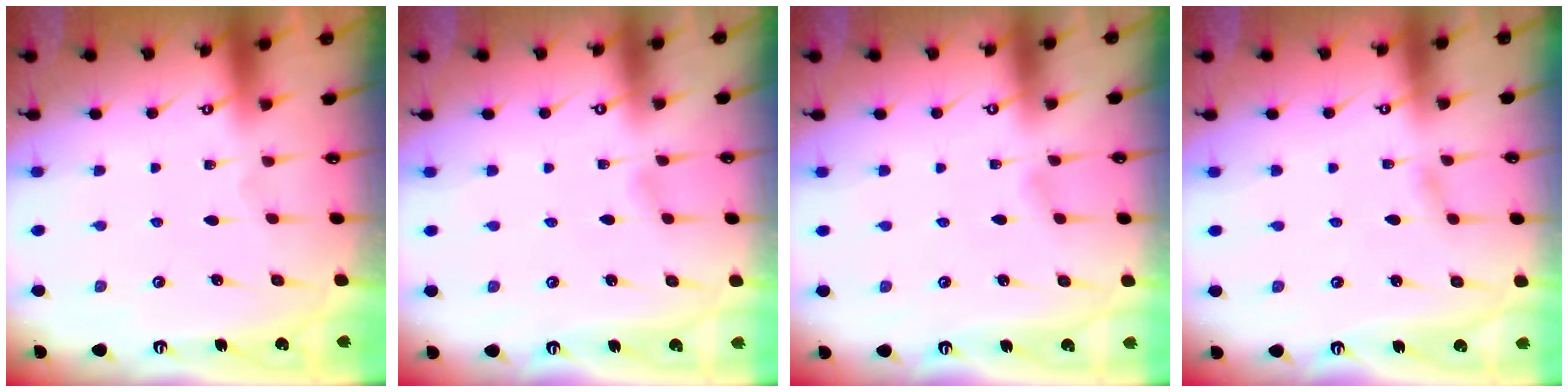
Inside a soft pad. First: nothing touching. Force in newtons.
{"total": 1.7, "press": 1.7, "slide": 0.2}
{"total": 1.7, "press": 1.7, "slide": 0.2}
{"total": 1.9, "press": 1.8, "slide": 0.2}